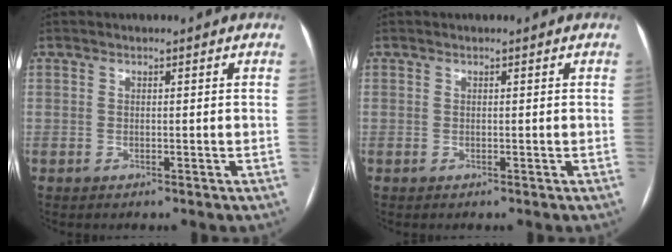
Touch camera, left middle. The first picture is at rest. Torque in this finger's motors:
{"motor_torque": [-0.02, 0.05, -0.03, -0.01]}